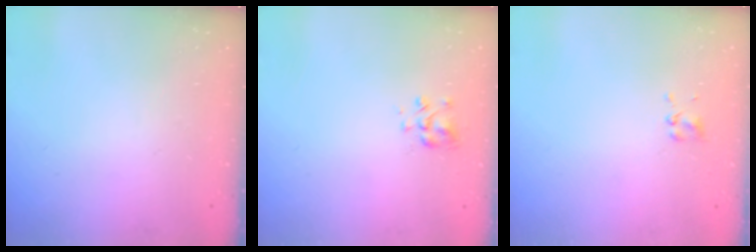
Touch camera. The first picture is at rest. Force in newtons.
{"total": 4.6, "press": 4.4, "slide": 1.2}
{"total": 1.8, "press": 1.6, "slide": 0.8}